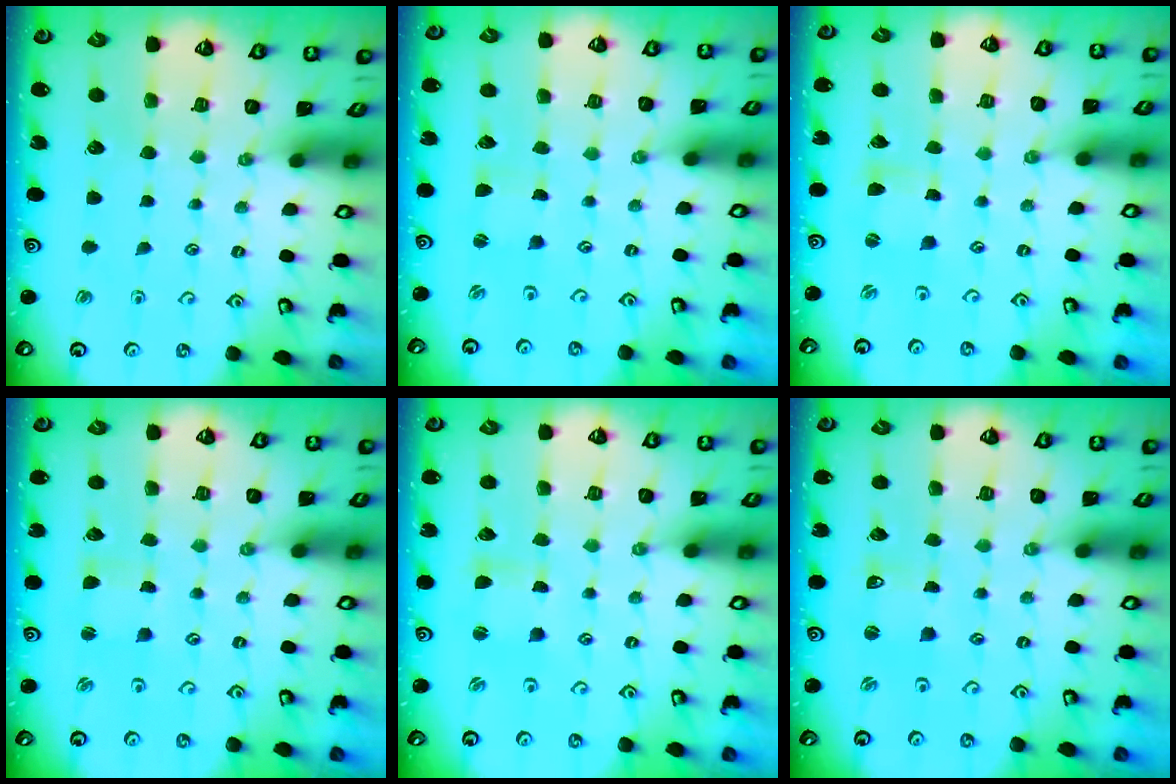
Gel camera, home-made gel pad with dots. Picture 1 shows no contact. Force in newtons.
{"total": 0.0}
{"total": 1.0, "press": 1.0, "slide": 0.2}
{"total": 1.1, "press": 1.0, "slide": 0.2}
{"total": 1.2, "press": 1.2, "slide": 0.3}
{"total": 0.6, "press": 0.6, "slide": 0.1}